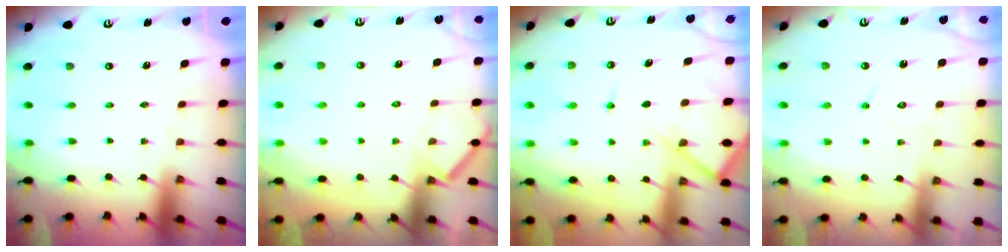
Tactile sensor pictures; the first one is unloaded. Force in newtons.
{"total": 3.8, "press": 3.8, "slide": 0.5}
{"total": 9.3, "press": 9.3, "slide": 1.1}
{"total": 7.3, "press": 7.2, "slide": 0.8}